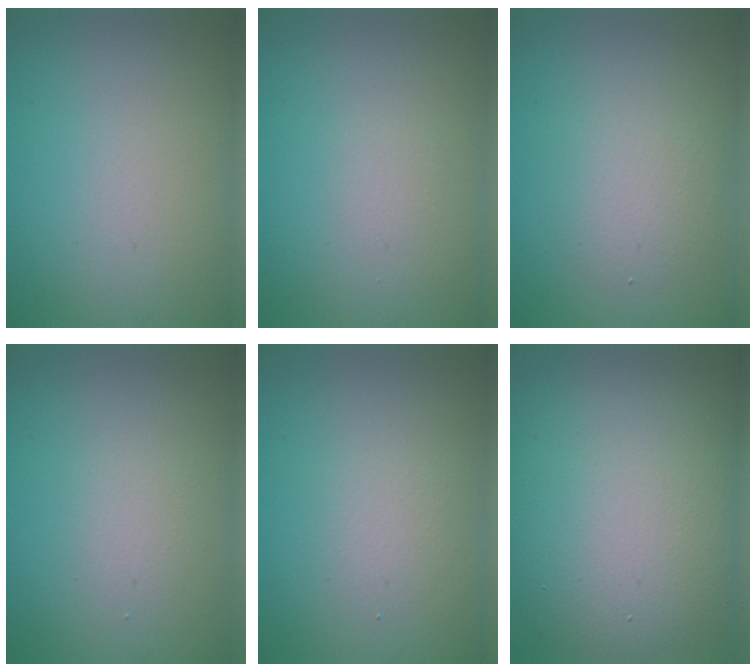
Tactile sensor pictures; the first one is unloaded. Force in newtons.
{"total": 0.6, "press": 0.6, "slide": 0.0}
{"total": 3.1, "press": 3.1, "slide": 0.1}
{"total": 1.4, "press": 1.4, "slide": 0.1}
{"total": 1.5, "press": 1.5, "slide": 0.1}
{"total": 11.8, "press": 11.8, "slide": 0.5}